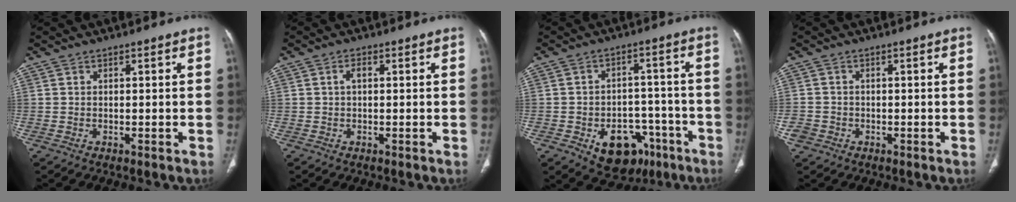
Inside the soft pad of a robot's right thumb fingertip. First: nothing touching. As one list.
[{"total": 1.6, "force": [0.2, 0.9, 1.3], "torque": [-0.024, 0.005, 0.002]}, {"total": 12.7, "force": [-6.3, 8.7, 6.7], "torque": [-0.051, 0.042, -0.079]}, {"total": 2.7, "force": [-1.3, 2.3, 0.6], "torque": [-0.008, 0.011, -0.025]}]